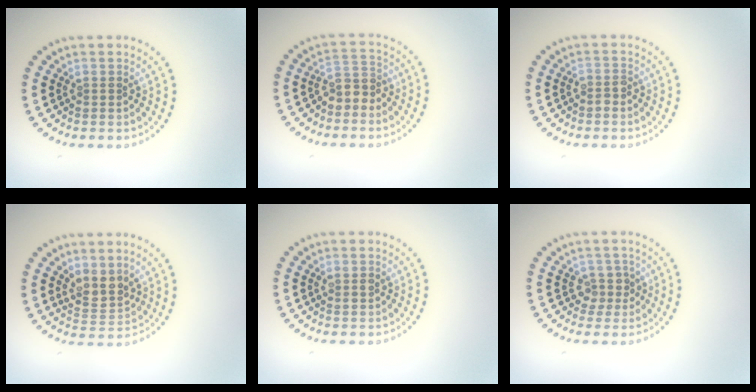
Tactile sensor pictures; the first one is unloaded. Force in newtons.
{"total": 2.3, "press": 2.0, "slide": 1.3}
{"total": 0.9, "press": 0.8, "slide": 0.5}
{"total": 2.6, "press": 2.0, "slide": 1.6}
{"total": 0.9, "press": 0.8, "slide": 0.4}
{"total": 1.9, "press": 1.4, "slide": 1.3}